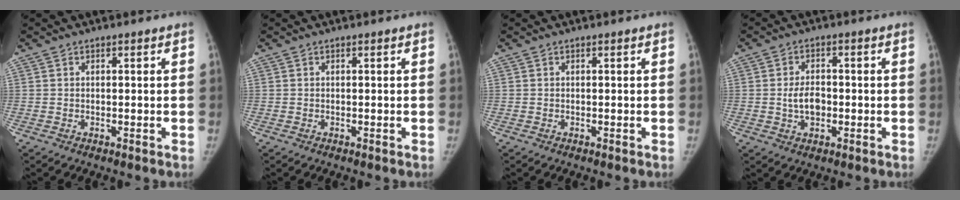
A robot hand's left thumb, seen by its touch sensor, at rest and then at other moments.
{"total": 0.0}
{"total": 0.0}
{"total": 4.7, "force": [-0.7, 3.1, 3.5], "torque": [-0.055, 0.009, -0.012]}